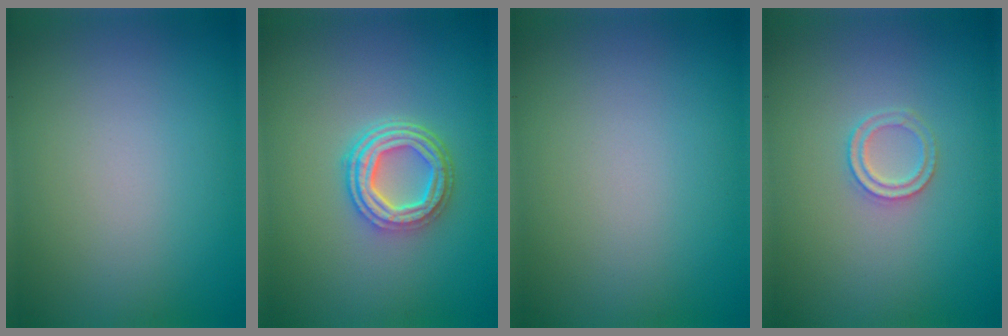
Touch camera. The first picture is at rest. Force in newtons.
{"total": 4.8, "press": 3.6, "slide": 3.3}
{"total": 0.0}
{"total": 1.7, "press": 1.6, "slide": 0.4}